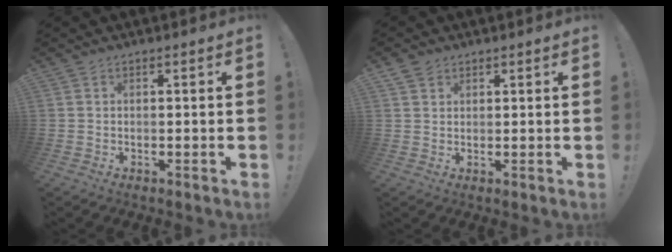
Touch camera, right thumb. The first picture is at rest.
{"total": 2.8, "force": [2.0, 1.9, 0.6], "torque": [0.000, -0.010, 0.035]}